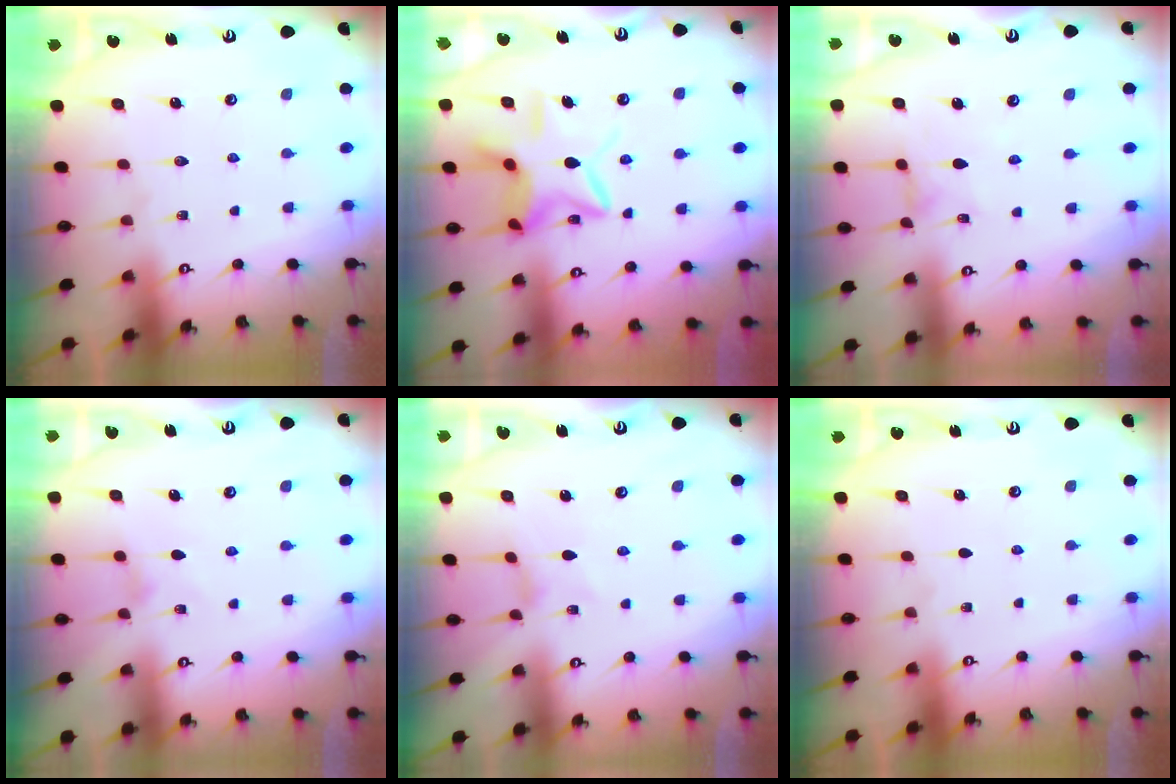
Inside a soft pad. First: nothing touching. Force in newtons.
{"total": 11.4, "press": 11.4, "slide": 0.8}
{"total": 1.4, "press": 1.4, "slide": 0.2}
{"total": 1.8, "press": 1.7, "slide": 0.3}
{"total": 0.7, "press": 0.7, "slide": 0.3}
{"total": 0.0}